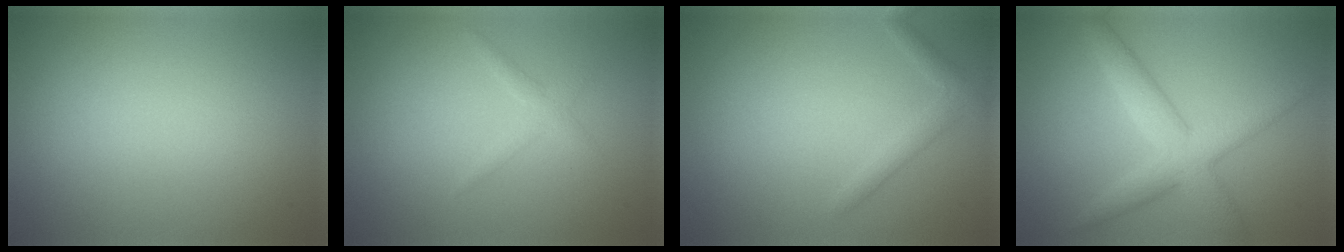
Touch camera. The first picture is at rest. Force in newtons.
{"total": 1.2, "press": 1.2, "slide": 0.1}
{"total": 1.6, "press": 1.6, "slide": 0.1}
{"total": 4.6, "press": 4.6, "slide": 0.2}